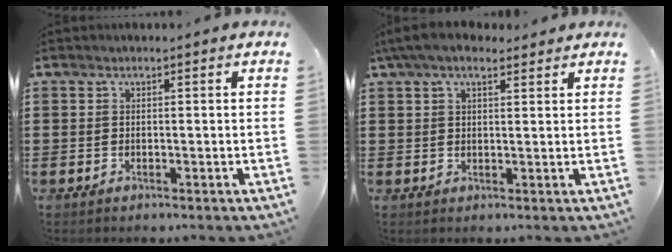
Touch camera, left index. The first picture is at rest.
{"total": 4.7, "force": [3.3, 1.7, 2.9], "torque": [-0.066, 0.007, 0.061]}